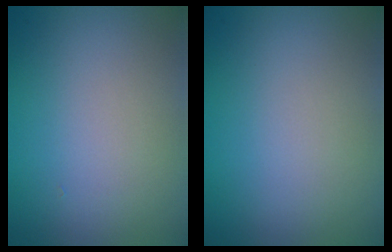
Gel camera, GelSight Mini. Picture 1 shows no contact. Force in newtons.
{"total": 0.0}